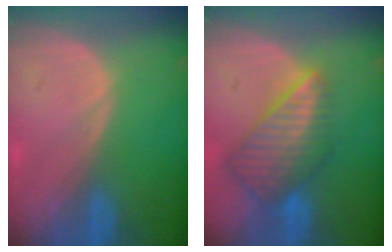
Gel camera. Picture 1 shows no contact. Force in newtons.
{"total": 8.8, "press": 7.7, "slide": 4.4}